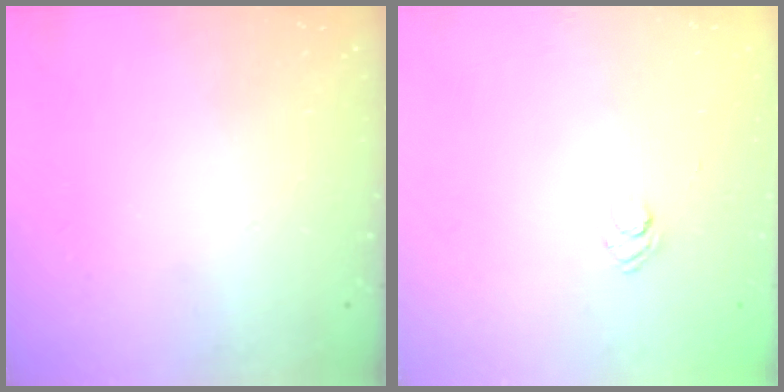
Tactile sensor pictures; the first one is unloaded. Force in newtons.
{"total": 3.3, "press": 3.1, "slide": 1.1}